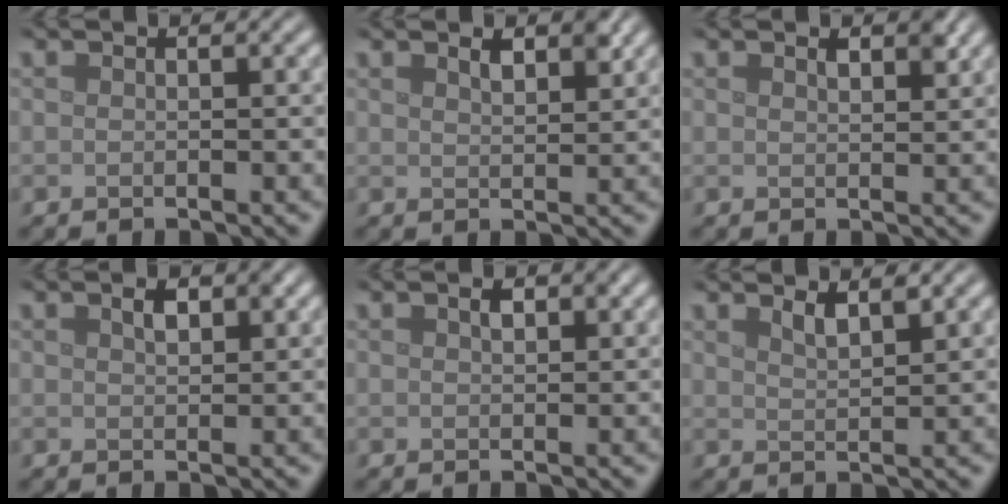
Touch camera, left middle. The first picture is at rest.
{"total": 2.1, "force": [1.4, 0.7, 1.3], "torque": [-0.022, 0.000, 0.025]}
{"total": 1.6, "force": [1.1, 0.6, 1.0], "torque": [-0.015, 0.000, 0.019]}
{"total": 1.8, "force": [0.9, 0.8, 1.3], "torque": [-0.020, 0.004, 0.017]}
{"total": 1.4, "force": [0.7, 0.7, 1.0], "torque": [-0.014, 0.002, 0.012]}
{"total": 2.0, "force": [1.5, 0.5, 1.2], "torque": [-0.020, 0.001, 0.026]}